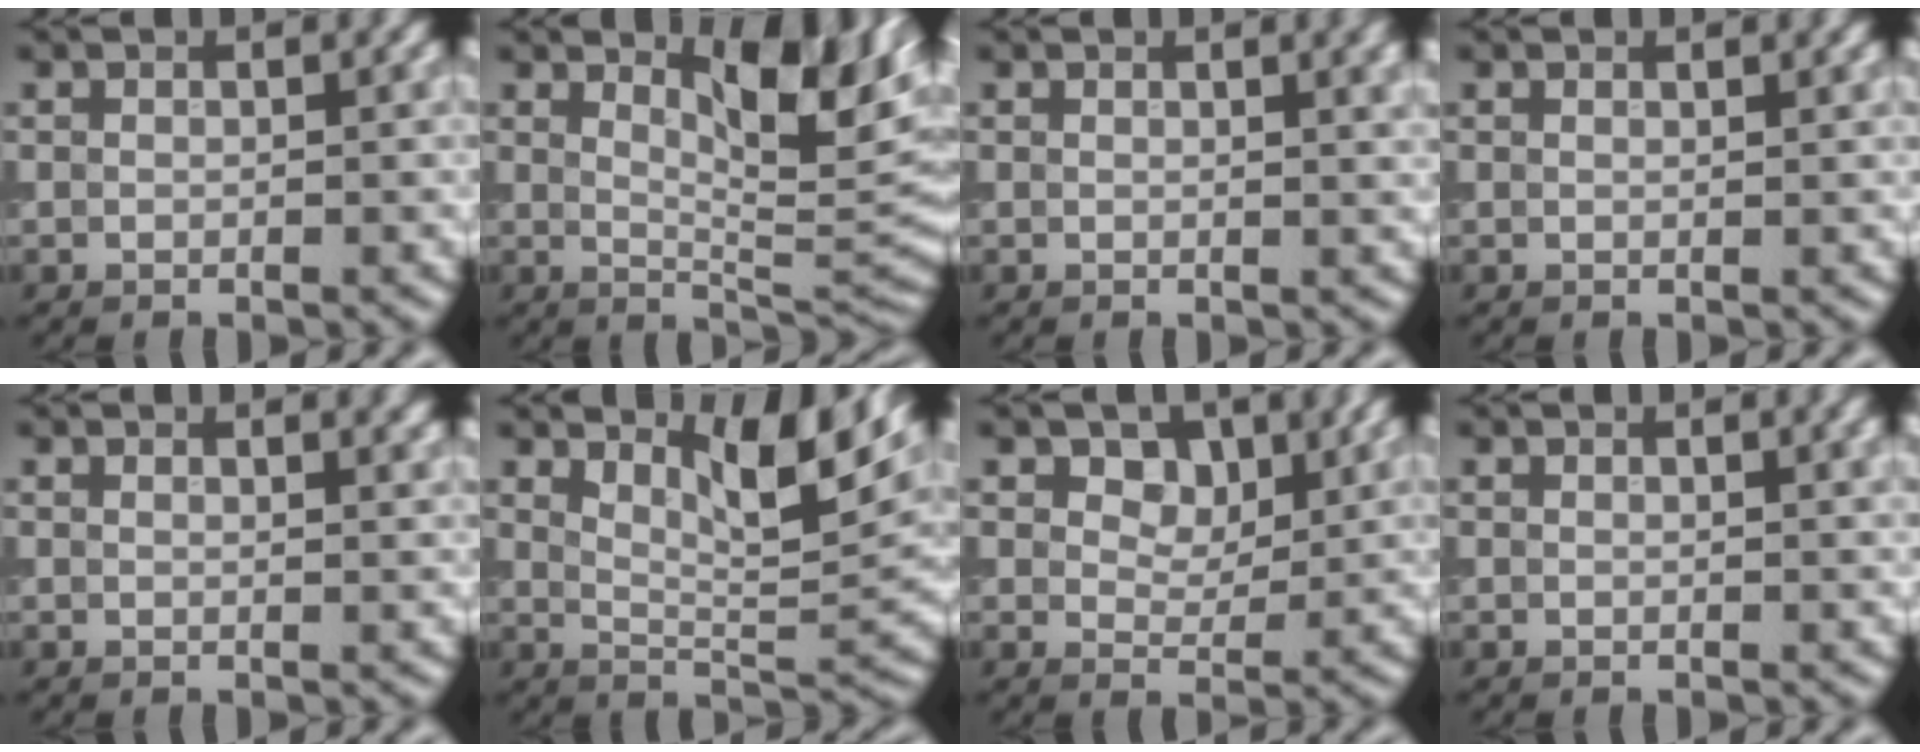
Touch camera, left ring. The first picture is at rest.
{"total": 7.7, "force": [3.3, 2.4, 6.6], "torque": [-0.095, -0.007, 0.052]}
{"total": 2.0, "force": [1.0, 0.4, 1.7], "torque": [-0.010, 0.001, 0.011]}
{"total": 0.7, "force": [0.6, 0.0, 0.3], "torque": [-0.005, -0.004, 0.007]}
{"total": 1.6, "force": [1.3, 0.5, 0.9], "torque": [-0.001, 0.001, 0.009]}
{"total": 6.4, "force": [4.1, 1.5, 4.7], "torque": [-0.072, 0.000, 0.067]}
{"total": 3.7, "force": [2.0, 2.4, 2.0], "torque": [-0.029, -0.006, 0.024]}
{"total": 1.3, "force": [0.7, 0.1, 1.1], "torque": [-0.010, 0.000, 0.010]}